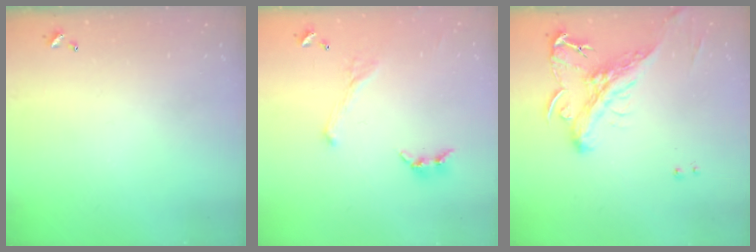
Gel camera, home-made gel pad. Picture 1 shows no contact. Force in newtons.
{"total": 2.1, "press": 2.0, "slide": 0.7}
{"total": 2.2, "press": 1.4, "slide": 1.7}